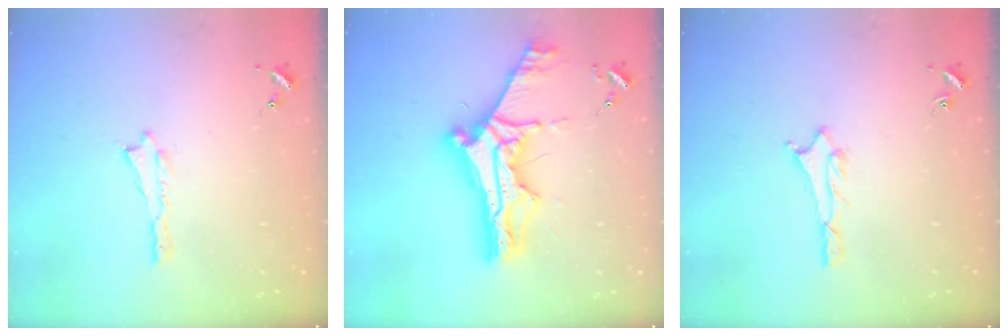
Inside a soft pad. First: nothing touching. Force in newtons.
{"total": 11.7, "press": 11.6, "slide": 1.2}
{"total": 1.5, "press": 1.5, "slide": 0.1}